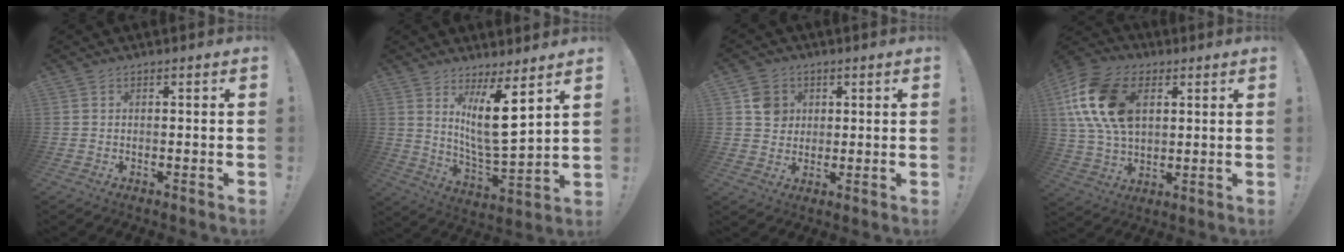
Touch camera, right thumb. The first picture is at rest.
{"total": 13.2, "force": [6.5, 2.5, 11.2], "torque": [-0.191, -0.051, 0.104]}
{"total": 6.9, "force": [2.1, 6.2, 2.1], "torque": [-0.008, -0.007, 0.040]}
{"total": 20.2, "force": [6.0, 13.5, 13.7], "torque": [-0.261, -0.011, 0.109]}